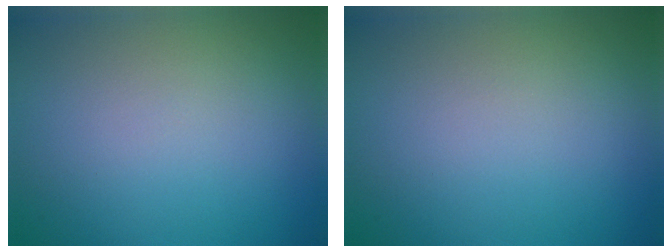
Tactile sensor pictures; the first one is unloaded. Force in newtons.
{"total": 0.0}